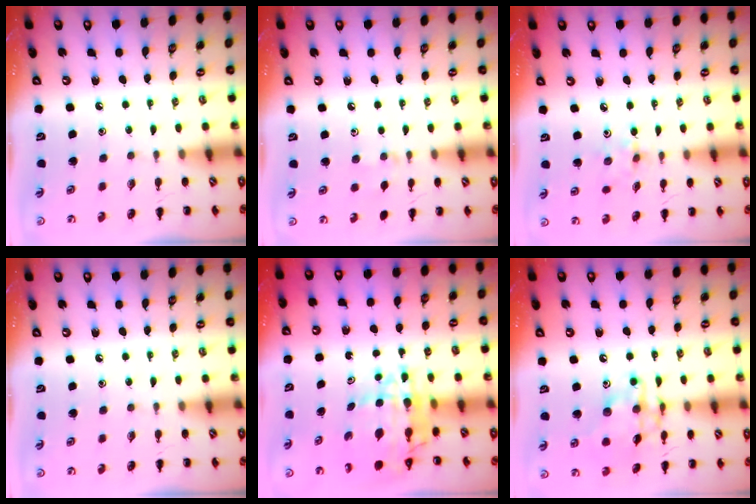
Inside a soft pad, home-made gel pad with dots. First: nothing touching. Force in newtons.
{"total": 2.9, "press": 2.7, "slide": 1.1}
{"total": 2.9, "press": 2.7, "slide": 0.9}
{"total": 0.0}
{"total": 9.7, "press": 9.0, "slide": 3.4}
{"total": 13.7, "press": 13.7, "slide": 1.1}